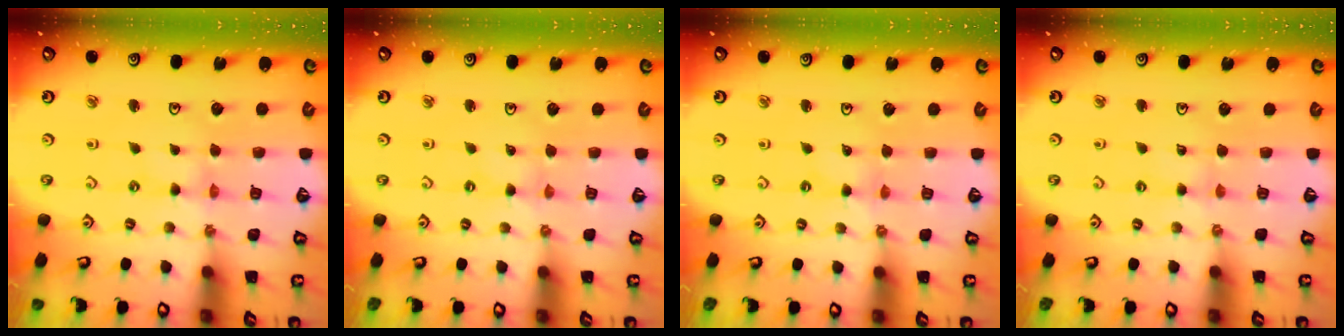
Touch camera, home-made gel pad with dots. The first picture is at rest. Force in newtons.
{"total": 0.0}
{"total": 0.0}
{"total": 2.0, "press": 2.0, "slide": 0.4}